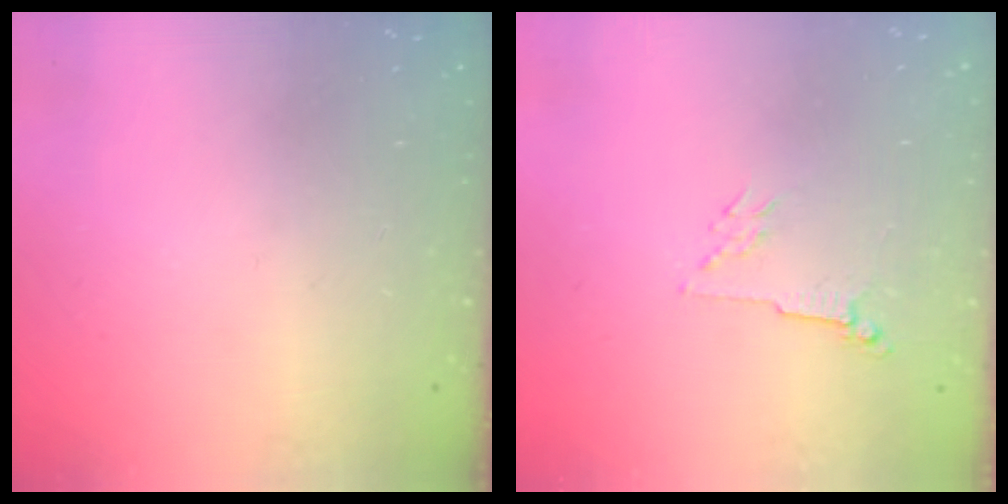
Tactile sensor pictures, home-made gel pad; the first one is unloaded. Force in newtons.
{"total": 2.8, "press": 2.7, "slide": 0.6}